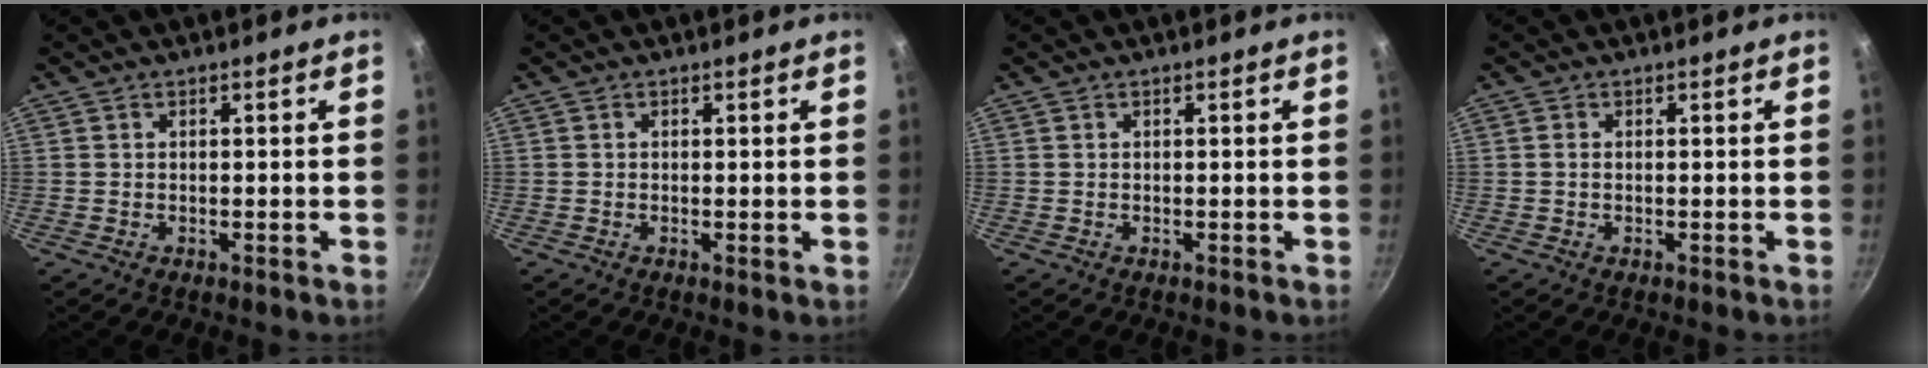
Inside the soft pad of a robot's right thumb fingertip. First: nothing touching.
{"total": 0.0}
{"total": 0.0}
{"total": 0.7, "force": [0.0, 0.5, 0.5], "torque": [-0.010, 0.002, -0.002]}